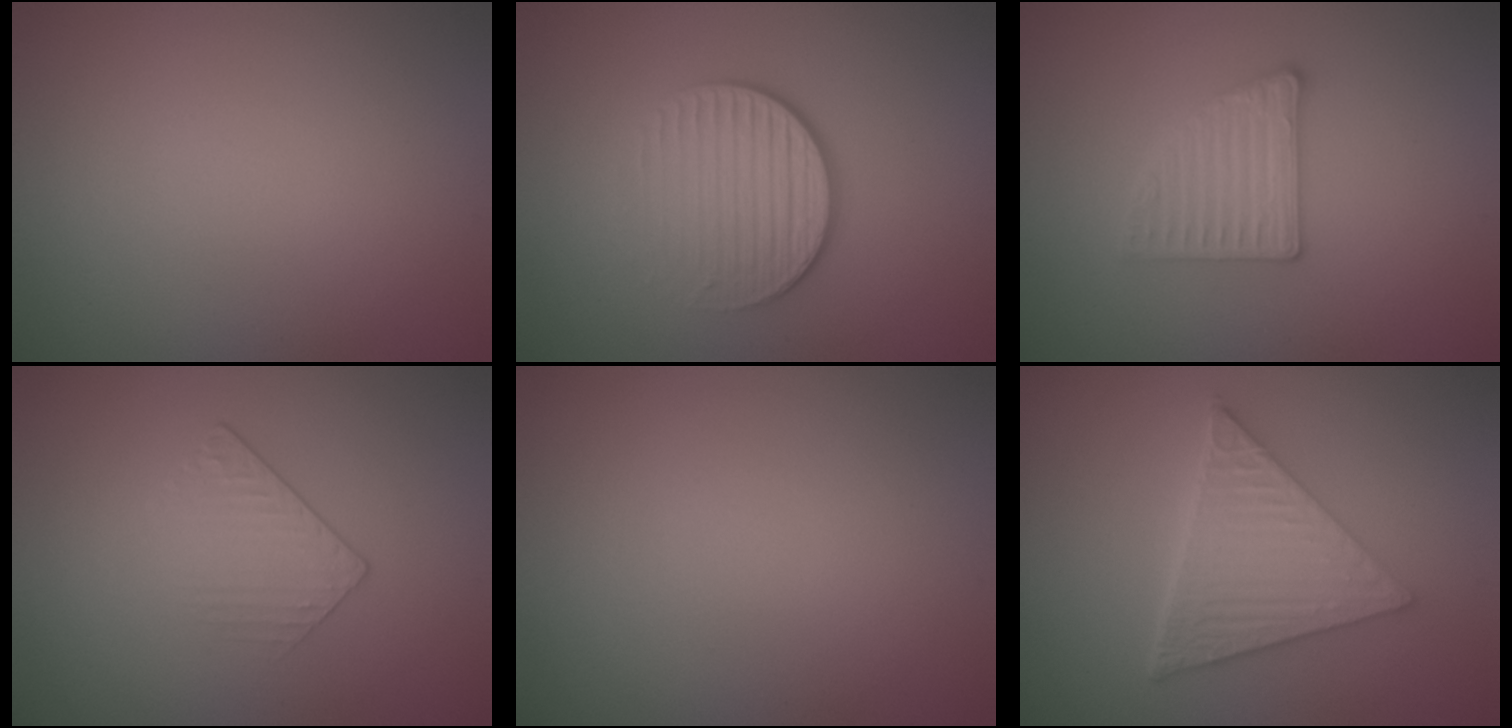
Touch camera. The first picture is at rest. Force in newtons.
{"total": 4.2, "press": 2.8, "slide": 3.2}
{"total": 2.8, "press": 2.8, "slide": 0.4}
{"total": 1.4, "press": 0.9, "slide": 1.1}
{"total": 0.0}
{"total": 6.3, "press": 4.7, "slide": 4.2}